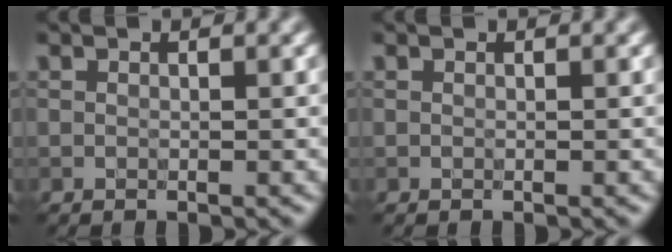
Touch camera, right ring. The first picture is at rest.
{"total": 0.0}